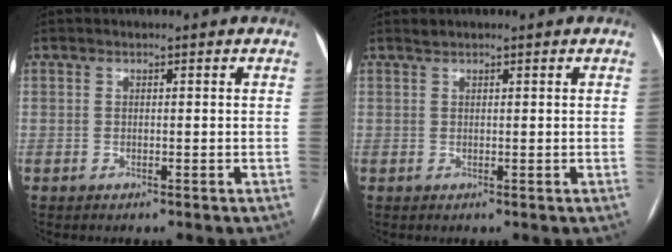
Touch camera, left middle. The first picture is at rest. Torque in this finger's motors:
{"motor_torque": [0.08, -0.07, -0.02, -0.01]}